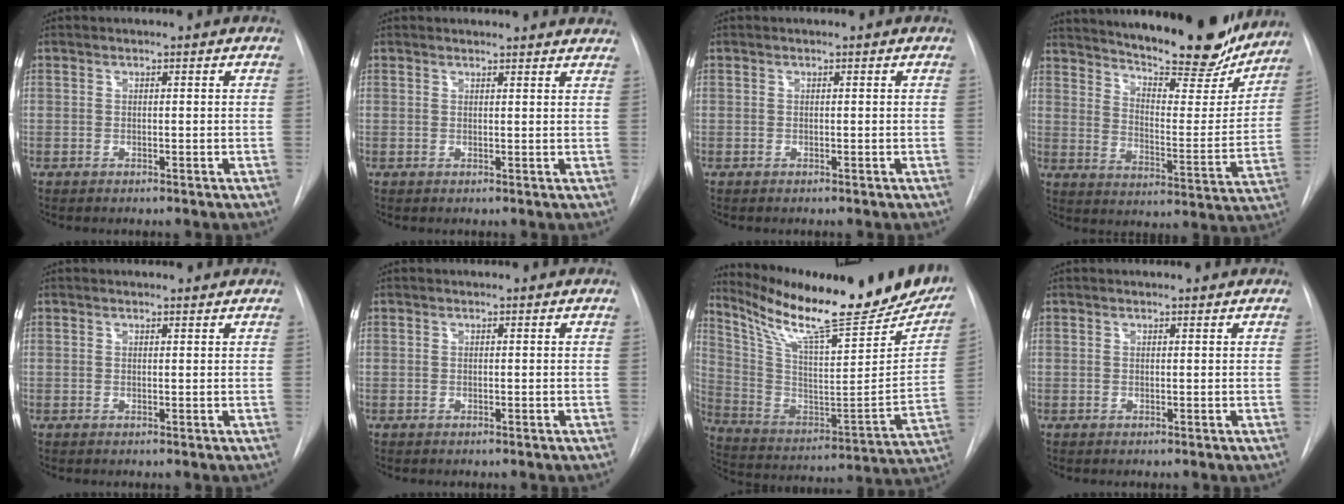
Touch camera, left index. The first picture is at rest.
{"total": 10.3, "force": [10.0, 1.6, 1.8], "torque": [0.001, -0.002, 0.089]}
{"total": 0.0}
{"total": 24.6, "force": [21.5, 5.0, 10.8], "torque": [-0.171, -0.042, 0.287]}
{"total": 1.3, "force": [1.2, 0.2, 0.2], "torque": [-0.010, 0.002, 0.015]}
{"total": 0.0}
{"total": 29.3, "force": [23.4, 4.9, 17.0], "torque": [-0.281, -0.043, 0.339]}
{"total": 0.7, "force": [0.7, 0.1, 0.1], "torque": [-0.008, 0.002, 0.009]}